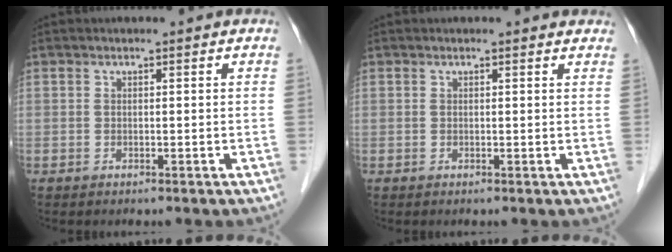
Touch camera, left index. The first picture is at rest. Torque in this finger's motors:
{"motor_torque": [1.14, -0.99, 0.22, -0.01]}